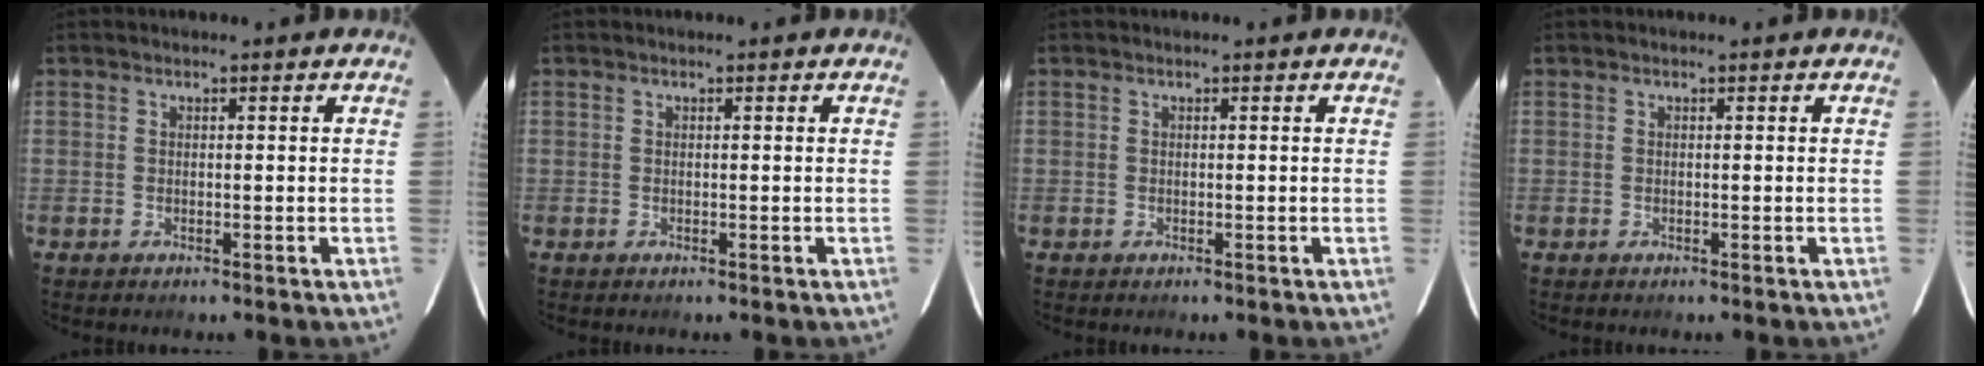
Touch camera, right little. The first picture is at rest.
{"total": 0.0}
{"total": 0.0}
{"total": 0.0}